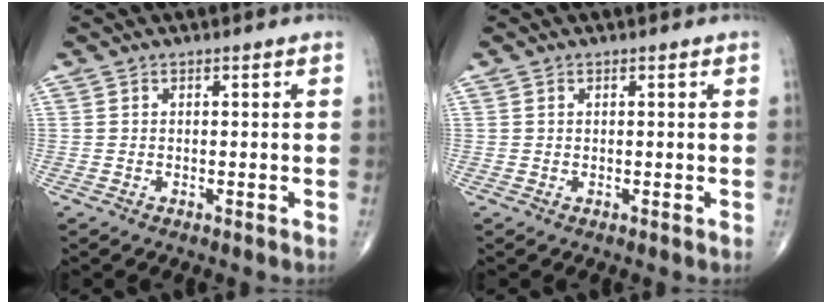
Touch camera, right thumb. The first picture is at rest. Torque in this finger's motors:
{"motor_torque": [-0.31, 0.08, -0.39, -0.10, 0.01]}